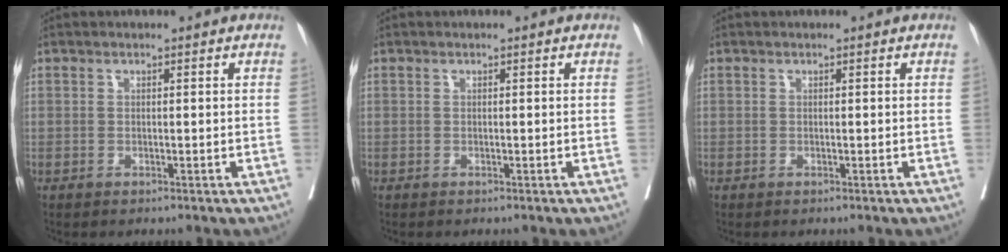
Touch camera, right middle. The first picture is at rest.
{"total": 0.0}
{"total": 0.0}